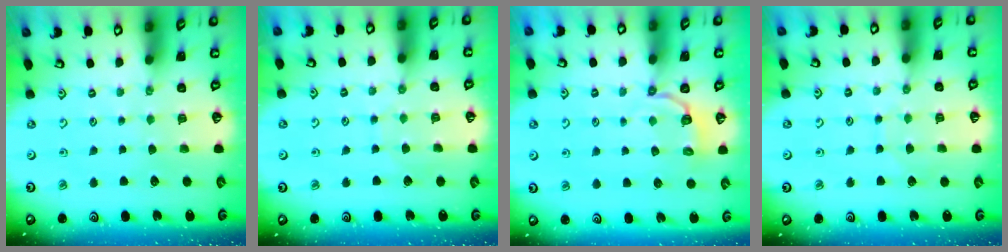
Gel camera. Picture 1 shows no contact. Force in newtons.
{"total": 5.5, "press": 5.5, "slide": 0.5}
{"total": 3.1, "press": 1.5, "slide": 2.7}
{"total": 5.0, "press": 5.0, "slide": 0.5}